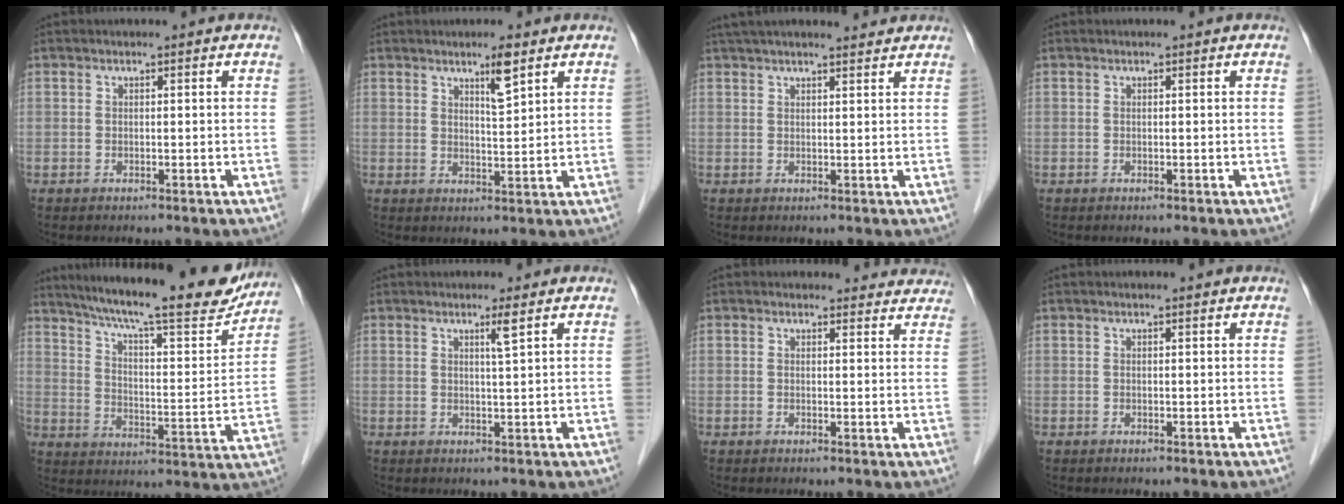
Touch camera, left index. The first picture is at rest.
{"total": 3.7, "force": [2.4, 0.2, 2.8], "torque": [-0.052, -0.003, 0.042]}
{"total": 12.1, "force": [10.9, 1.4, 5.0], "torque": [-0.079, 0.032, 0.155]}
{"total": 0.0}
{"total": 23.2, "force": [19.8, 3.2, 11.6], "torque": [-0.187, -0.019, 0.272]}
{"total": 1.8, "force": [0.9, -0.6, 1.4], "torque": [-0.029, -0.009, 0.019]}
{"total": 7.5, "force": [7.1, 2.4, 0.2], "torque": [0.035, -0.002, 0.049]}
{"total": 0.7, "force": [0.6, 0.0, 0.4], "torque": [-0.005, 0.006, 0.010]}